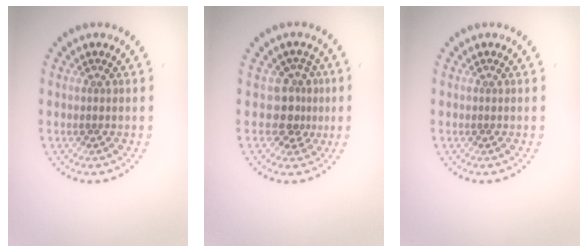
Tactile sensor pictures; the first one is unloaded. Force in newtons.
{"total": 2.6, "press": 1.9, "slide": 1.8}
{"total": 0.0}